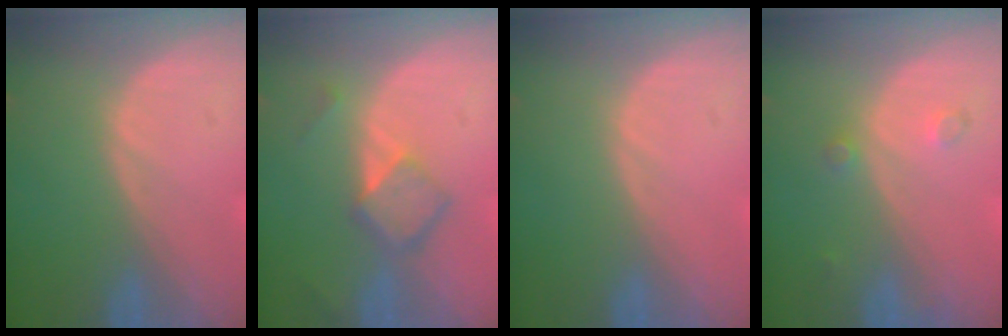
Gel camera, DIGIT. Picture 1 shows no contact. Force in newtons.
{"total": 5.4, "press": 4.7, "slide": 2.7}
{"total": 0.0}
{"total": 2.1, "press": 1.8, "slide": 1.1}